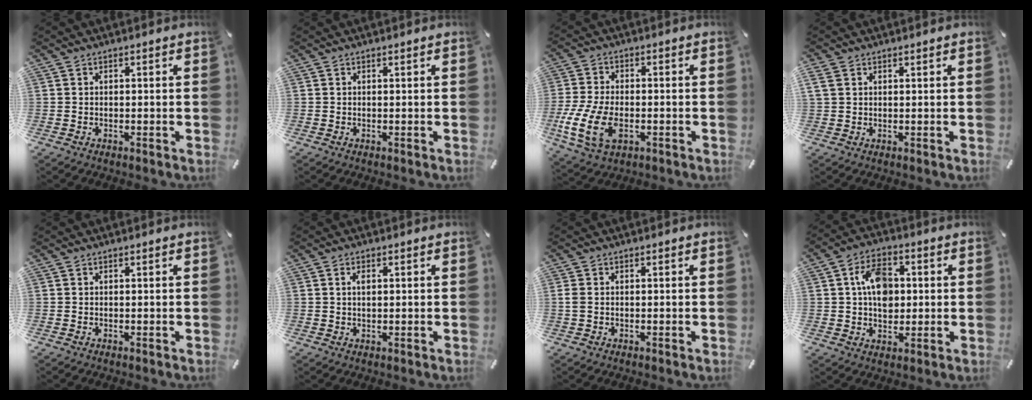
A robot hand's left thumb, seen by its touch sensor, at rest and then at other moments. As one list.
[{"total": 0.0}, {"total": 11.6, "force": [-3.4, 7.2, 8.5], "torque": [-0.190, -0.002, -0.059]}, {"total": 2.1, "force": [1.0, 1.4, 1.0], "torque": [-0.023, 0.001, 0.019]}, {"total": 0.0}, {"total": 1.8, "force": [0.5, 0.9, 1.4], "torque": [-0.030, 0.003, 0.008]}, {"total": 1.2, "force": [-0.1, 0.7, 1.0], "torque": [-0.027, -0.001, -0.005]}, {"total": 9.7, "force": [1.2, 7.0, 6.7], "torque": [-0.111, 0.003, 0.018]}]